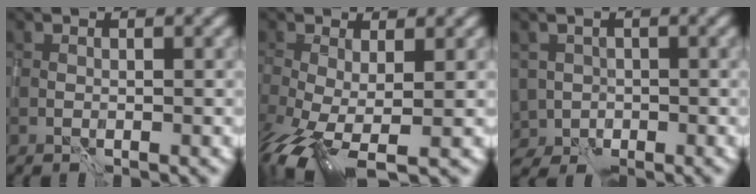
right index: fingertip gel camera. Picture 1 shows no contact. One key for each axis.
{"total": 6.7, "fx": -2.8, "fy": 3.1, "fz": 5.2, "tx": -0.122, "ty": -0.031, "tz": -0.050}
{"total": 3.8, "fx": -1.9, "fy": 3.2, "fz": 0.8, "tx": 0.000, "ty": -0.009, "tz": -0.033}